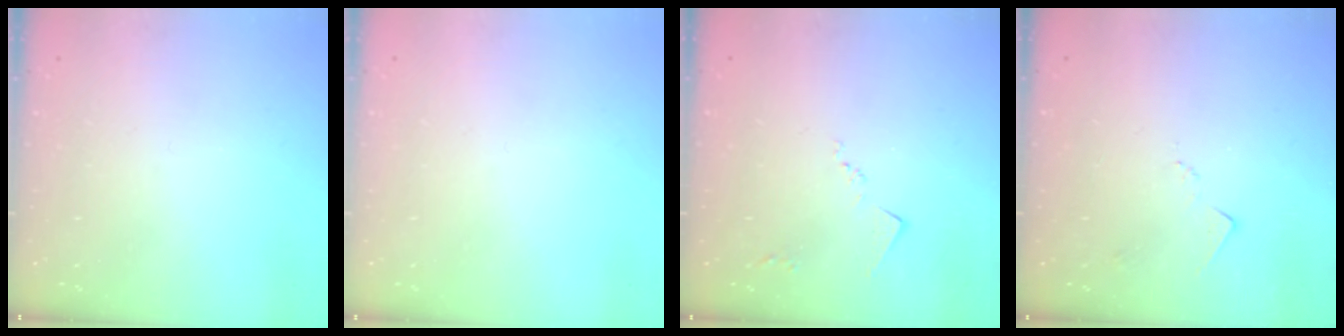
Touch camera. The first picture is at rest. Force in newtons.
{"total": 0.0}
{"total": 5.5, "press": 5.4, "slide": 0.6}
{"total": 5.4, "press": 5.3, "slide": 0.6}